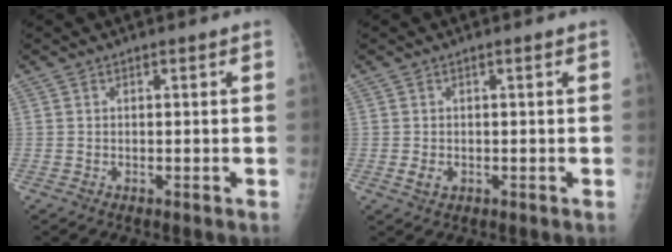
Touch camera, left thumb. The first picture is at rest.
{"total": 2.0, "force": [-0.2, 1.3, 1.5], "torque": [-0.024, -0.003, 0.000]}